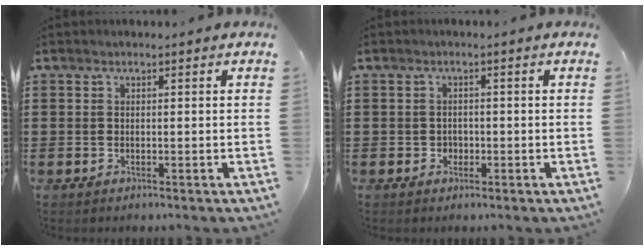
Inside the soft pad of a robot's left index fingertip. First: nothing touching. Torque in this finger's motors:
{"motor_torque": [-0.03, 0.10, 0.00, 0.01]}